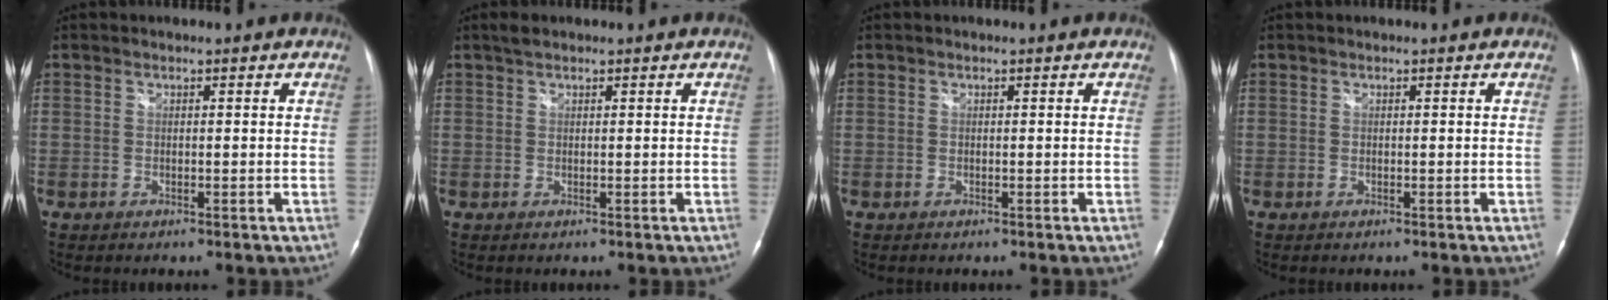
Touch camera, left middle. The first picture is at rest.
{"total": 1.2, "force": [1.0, 0.4, 0.6], "torque": [-0.015, 0.013, 0.019]}
{"total": 0.0}
{"total": 0.0}